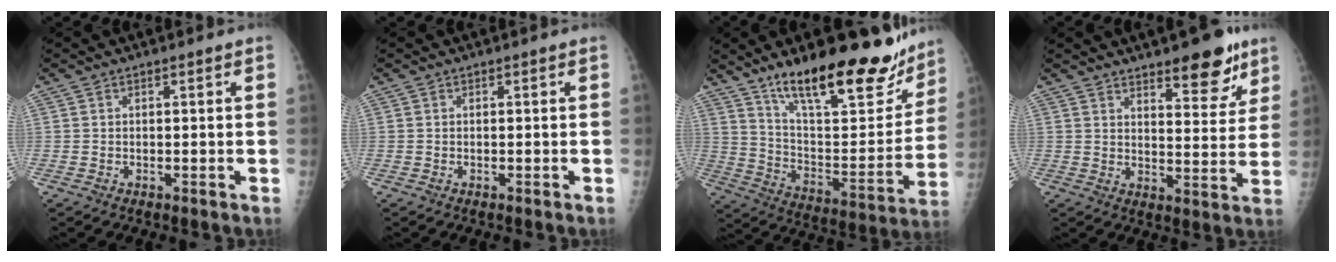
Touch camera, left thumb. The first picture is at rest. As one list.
[{"total": 0.0}, {"total": 26.5, "force": [18.8, 8.5, 16.7], "torque": [-0.205, -0.088, 0.297]}, {"total": 10.8, "force": [7.4, 3.7, 7.0], "torque": [-0.062, -0.047, 0.105]}]